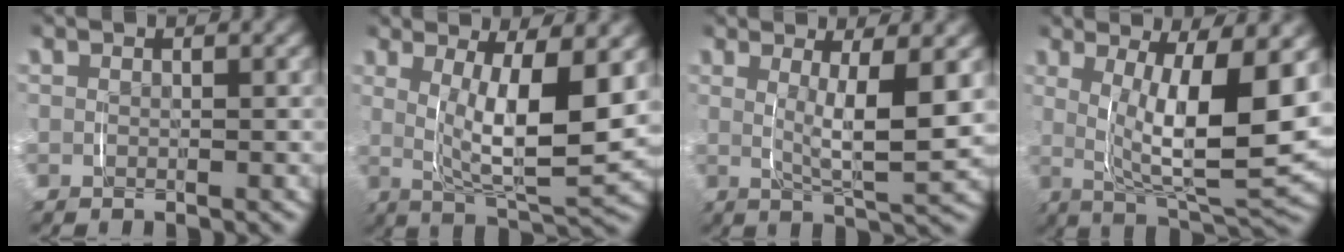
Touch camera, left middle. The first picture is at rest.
{"total": 8.9, "force": [1.9, 3.1, 8.1], "torque": [-0.129, -0.010, 0.032]}
{"total": 5.6, "force": [1.2, 1.1, 5.3], "torque": [-0.085, -0.013, 0.024]}
{"total": 11.1, "force": [1.7, 4.1, 10.2], "torque": [-0.153, -0.007, 0.030]}